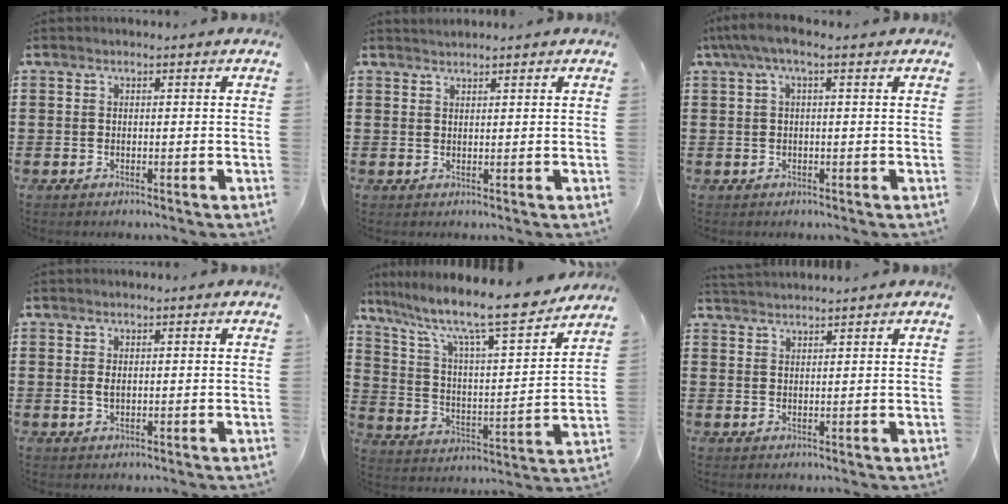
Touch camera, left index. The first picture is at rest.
{"total": 1.0, "force": [1.0, 0.0, 0.0], "torque": [-0.002, 0.000, 0.021]}
{"total": 2.7, "force": [0.2, 0.4, 2.6], "torque": [-0.055, 0.000, -0.002]}
{"total": 1.3, "force": [0.2, 0.6, 1.1], "torque": [-0.030, 0.001, 0.001]}
{"total": 11.7, "force": [9.9, 1.0, 6.2], "torque": [-0.142, -0.075, 0.161]}
{"total": 1.7, "force": [1.7, -0.3, 0.0], "torque": [-0.004, 0.002, 0.035]}